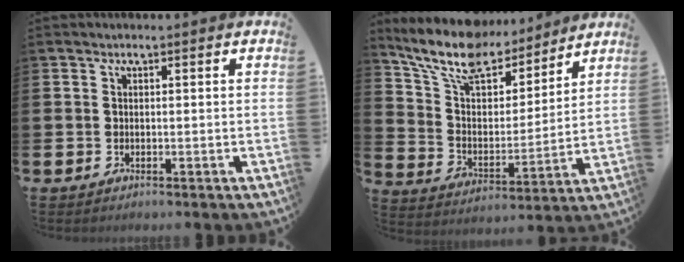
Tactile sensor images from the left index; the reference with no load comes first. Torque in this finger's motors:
{"motor_torque": [1.20, -0.94, 0.25, 0.21]}